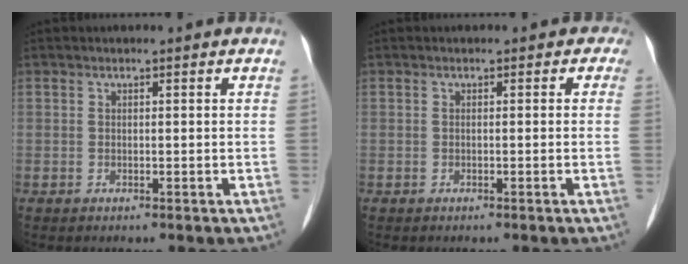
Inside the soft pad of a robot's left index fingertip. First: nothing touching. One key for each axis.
{"total": 0.8, "fx": -0.2, "fy": 0.7, "fz": 0.1, "tx": 0.012, "ty": 0.008, "tz": -0.013}